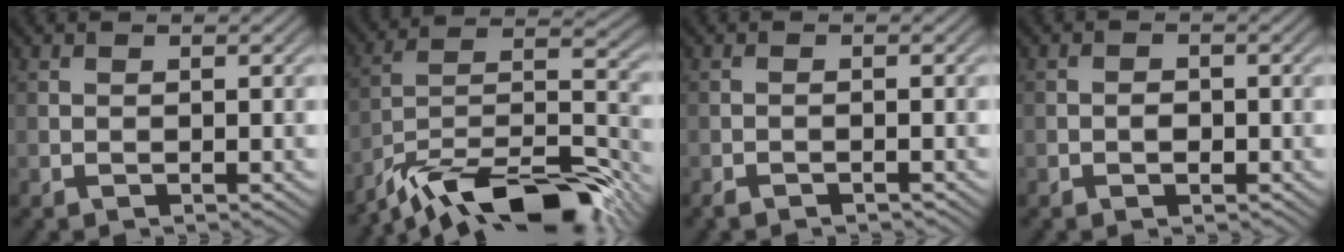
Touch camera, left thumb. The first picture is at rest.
{"total": 16.3, "force": [-12.9, 4.5, 8.8], "torque": [-0.171, -0.001, -0.222]}
{"total": 1.2, "force": [-1.2, 0.1, 0.4], "torque": [-0.007, -0.002, -0.022]}
{"total": 1.3, "force": [-0.5, 1.0, 0.7], "torque": [-0.012, -0.001, -0.012]}